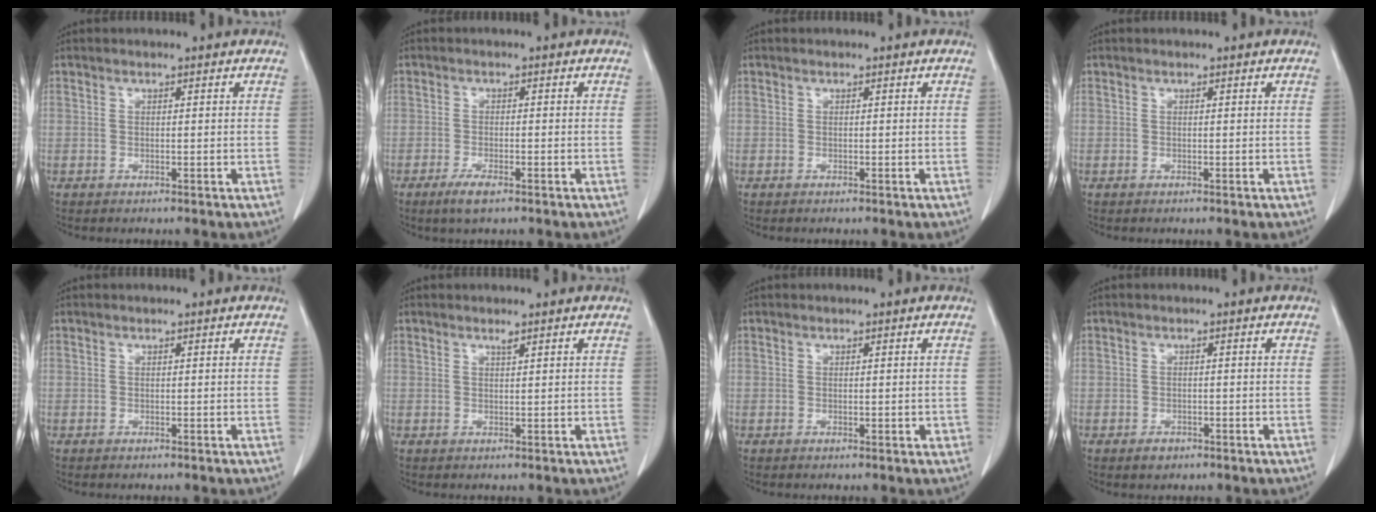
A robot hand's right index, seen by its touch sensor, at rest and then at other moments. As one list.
[{"total": 3.1, "force": [-2.0, 0.6, 2.3], "torque": [-0.047, -0.004, -0.037]}, {"total": 0.0}, {"total": 0.0}, {"total": 0.0}, {"total": 0.7, "force": [0.5, 0.0, 0.4], "torque": [-0.010, -0.004, 0.010]}, {"total": 1.1, "force": [-0.3, 0.4, 0.9], "torque": [-0.012, 0.000, 0.000]}, {"total": 1.7, "force": [-1.1, 1.1, 0.7], "torque": [-0.011, 0.002, -0.012]}]